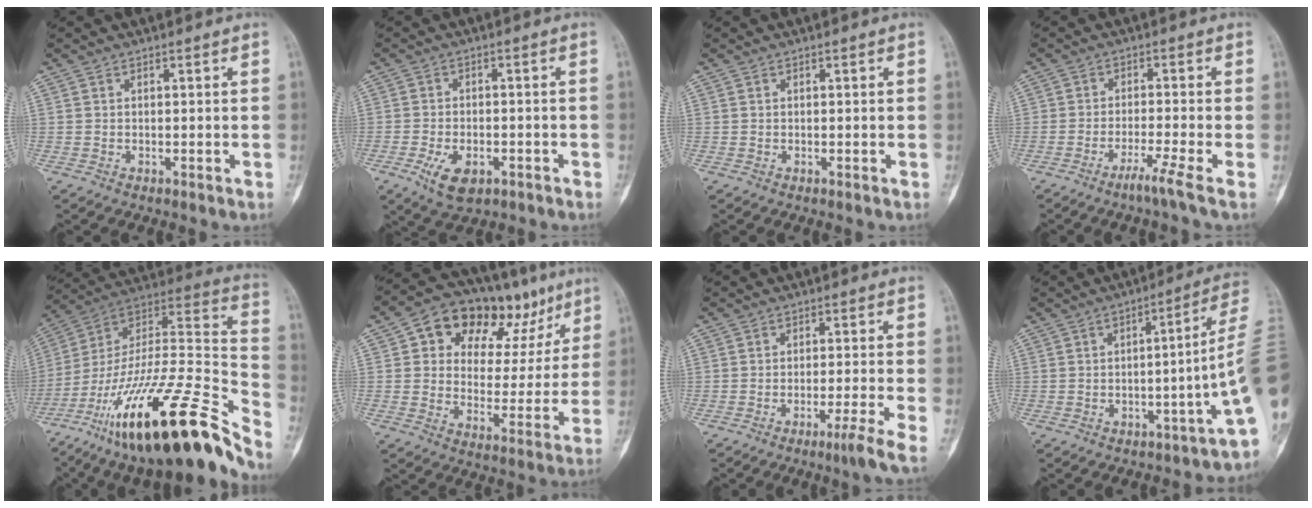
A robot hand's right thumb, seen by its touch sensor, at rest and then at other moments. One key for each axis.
{"total": 6.7, "fx": -3.1, "fy": 3.8, "fz": 4.6, "tx": -0.079, "ty": 0.006, "tz": -0.045}
{"total": 0.0}
{"total": 3.9, "fx": -2.7, "fy": -1.3, "fz": 2.6, "tx": -0.063, "ty": 0.002, "tz": -0.058}
{"total": 37.2, "fx": -23.3, "fy": 9.2, "fz": 27.5, "tx": -0.392, "ty": 0.066, "tz": -0.383}
{"total": 20.1, "fx": 9.9, "fy": 12.3, "fz": 12.5, "tx": -0.127, "ty": 0.003, "tz": 0.146}
{"total": 4.7, "fx": -2.7, "fy": -1.1, "fz": 3.7, "tx": -0.075, "ty": 0.003, "tz": -0.049}
{"total": 13.1, "fx": -1.9, "fy": 1.1, "fz": 13.0, "tx": -0.162, "ty": 0.028, "tz": -0.032}